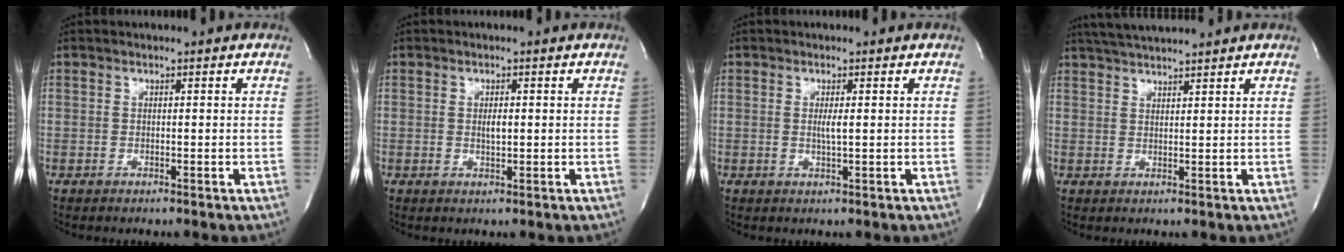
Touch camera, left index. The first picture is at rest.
{"total": 1.5, "force": [0.1, 0.5, 1.5], "torque": [-0.027, -0.001, 0.005]}
{"total": 1.7, "force": [0.2, 0.0, 1.7], "torque": [-0.037, -0.002, 0.004]}
{"total": 6.3, "force": [5.8, -0.4, 2.3], "torque": [-0.046, 0.025, 0.099]}